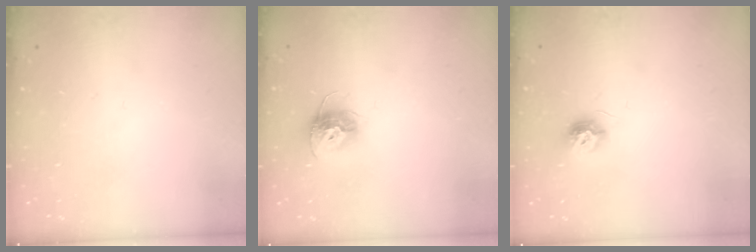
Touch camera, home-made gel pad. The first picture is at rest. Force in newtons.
{"total": 10.5, "press": 10.4, "slide": 0.9}
{"total": 8.1, "press": 8.1, "slide": 0.1}